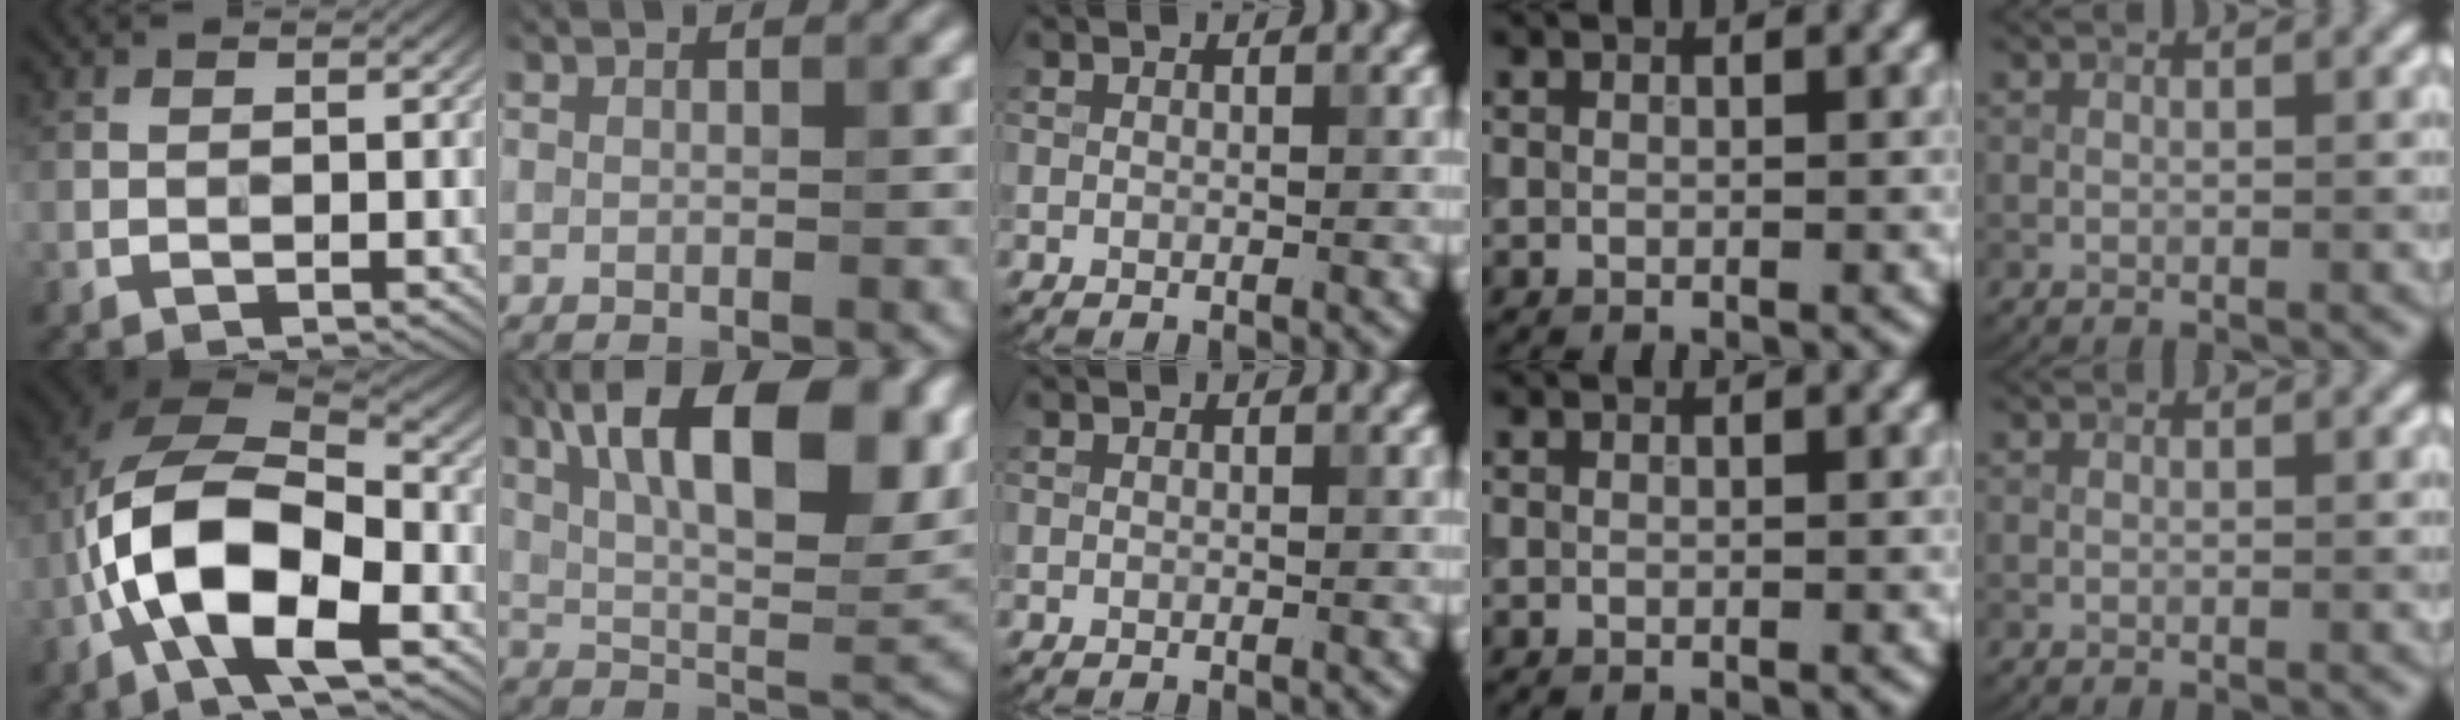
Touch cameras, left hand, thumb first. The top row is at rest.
{"thumb": {"total": 14.0, "force": [-4.0, 6.8, 11.5], "torque": [-0.228, 0.001, -0.084]}, "index": {"total": 16.7, "force": [6.7, 6.6, 13.9], "torque": [-0.218, 0.025, 0.104]}}